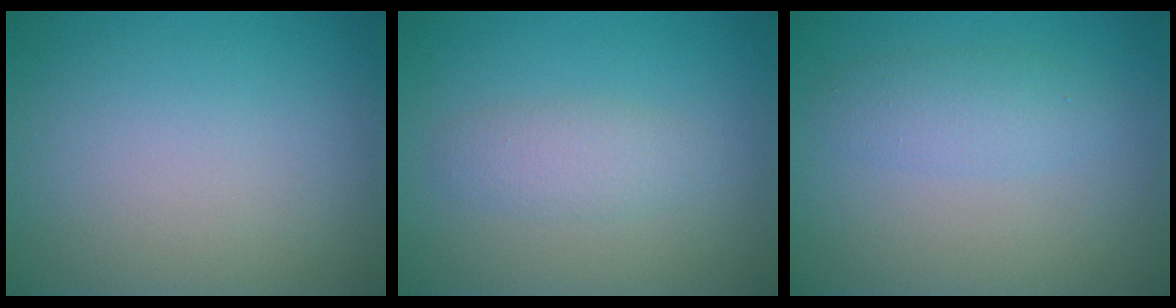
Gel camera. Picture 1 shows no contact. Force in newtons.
{"total": 2.0, "press": 2.0, "slide": 0.1}
{"total": 2.2, "press": 2.2, "slide": 0.1}